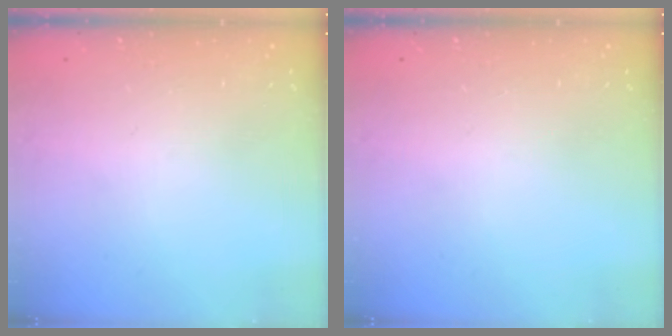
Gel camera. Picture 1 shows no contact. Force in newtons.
{"total": 0.0}